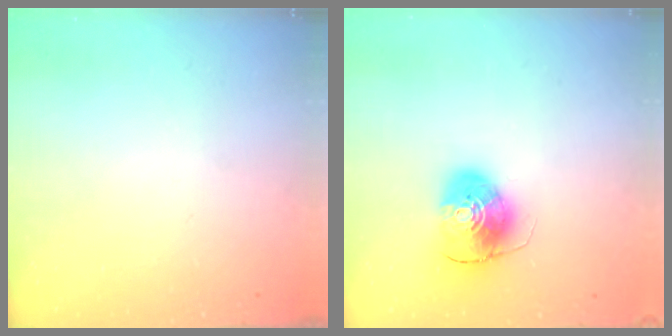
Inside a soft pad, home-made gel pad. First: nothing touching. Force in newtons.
{"total": 9.2, "press": 9.1, "slide": 1.2}